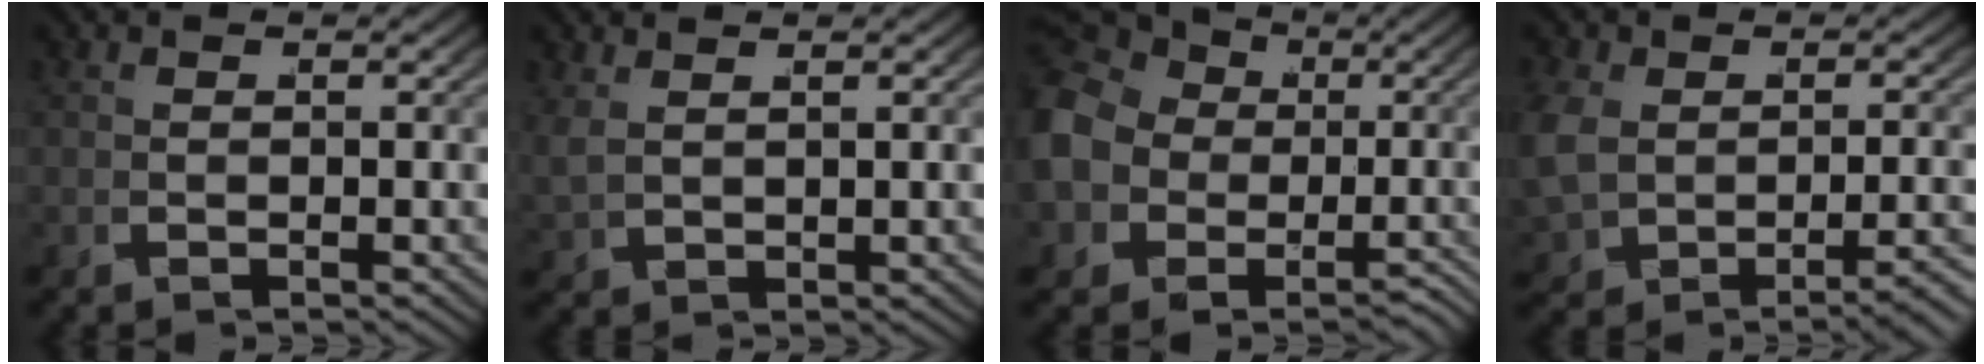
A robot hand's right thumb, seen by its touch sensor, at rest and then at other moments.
{"total": 2.2, "force": [1.6, 0.9, 1.1], "torque": [-0.026, 0.006, 0.036]}
{"total": 11.9, "force": [0.2, 10.4, 5.7], "torque": [-0.128, -0.021, -0.002]}
{"total": 3.8, "force": [-1.5, 2.7, 2.1], "torque": [-0.059, -0.010, -0.016]}